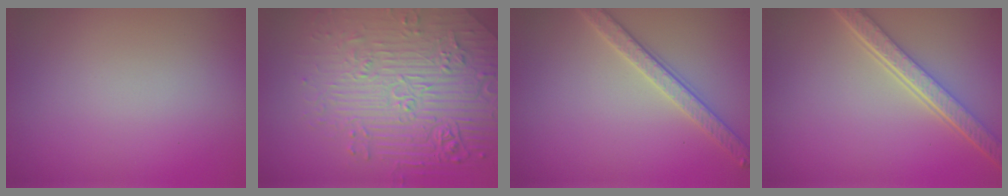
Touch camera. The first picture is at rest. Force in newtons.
{"total": 9.0, "press": 6.2, "slide": 6.5}
{"total": 2.8, "press": 2.8, "slide": 0.7}
{"total": 5.3, "press": 3.9, "slide": 3.5}